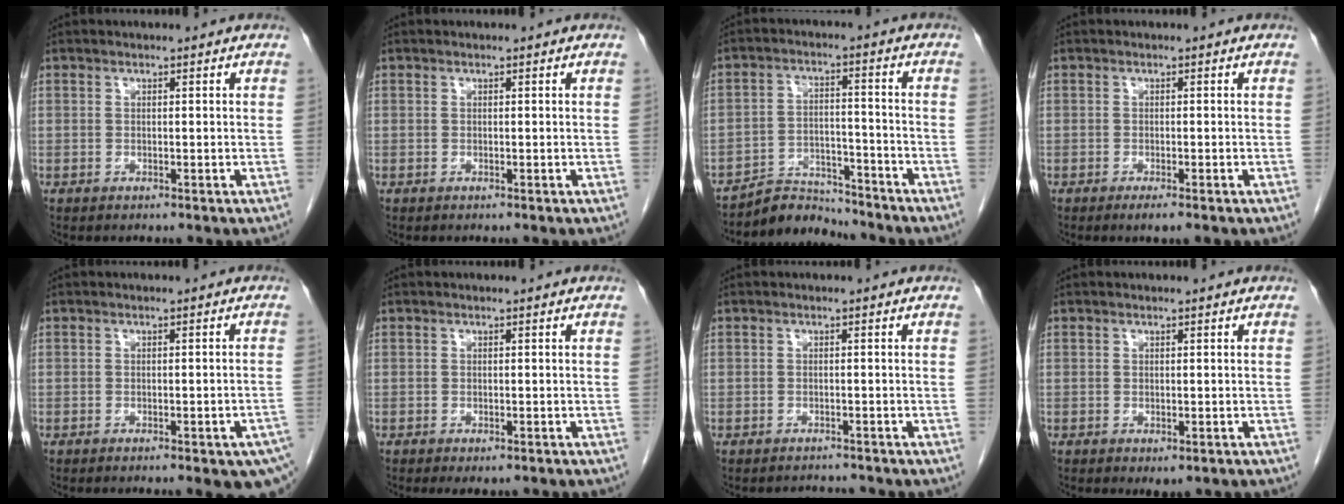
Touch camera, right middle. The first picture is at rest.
{"total": 0.0}
{"total": 6.6, "force": [-6.5, 1.2, -0.6], "torque": [0.008, 0.012, -0.111]}
{"total": 1.7, "force": [-1.0, 0.2, 1.3], "torque": [-0.019, -0.004, -0.014]}
{"total": 8.0, "force": [-5.4, 1.5, 5.7], "torque": [-0.053, -0.002, -0.065]}
{"total": 2.7, "force": [-2.1, 1.1, 1.4], "torque": [-0.013, -0.004, -0.026]}
{"total": 2.1, "force": [-2.1, 0.3, -0.2], "torque": [0.004, -0.008, -0.028]}
{"total": 1.8, "force": [-1.0, 0.9, 1.2], "torque": [-0.011, -0.003, -0.005]}